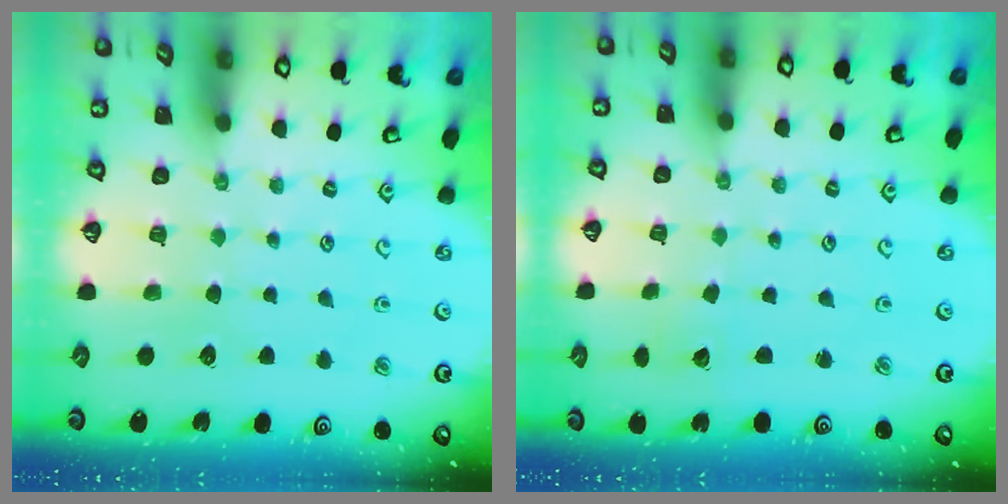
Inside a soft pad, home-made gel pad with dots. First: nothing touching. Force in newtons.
{"total": 1.2, "press": 1.2, "slide": 0.1}